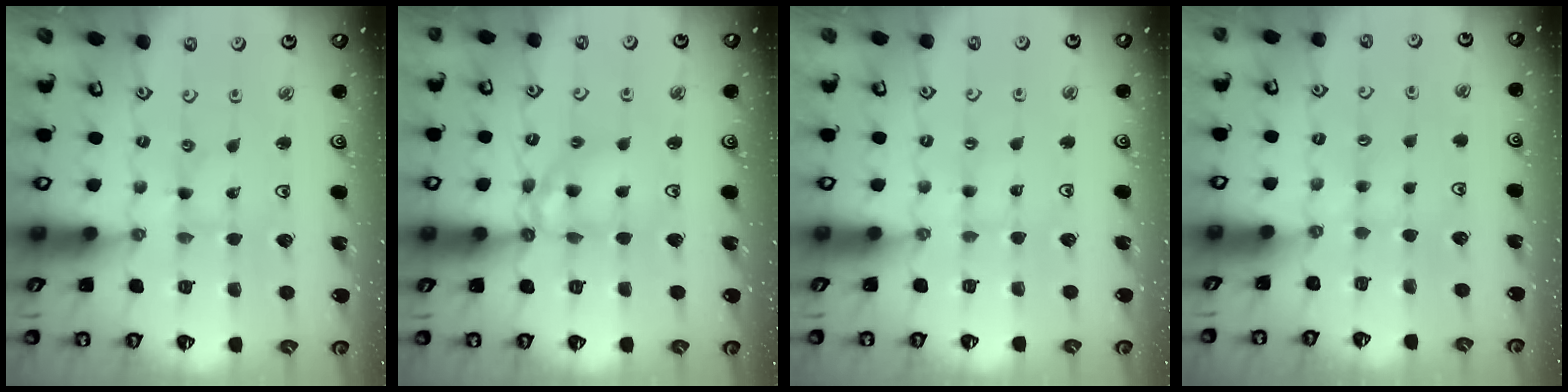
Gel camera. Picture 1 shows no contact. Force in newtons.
{"total": 11.2, "press": 11.1, "slide": 0.9}
{"total": 2.0, "press": 2.0, "slide": 0.3}
{"total": 2.1, "press": 2.1, "slide": 0.4}